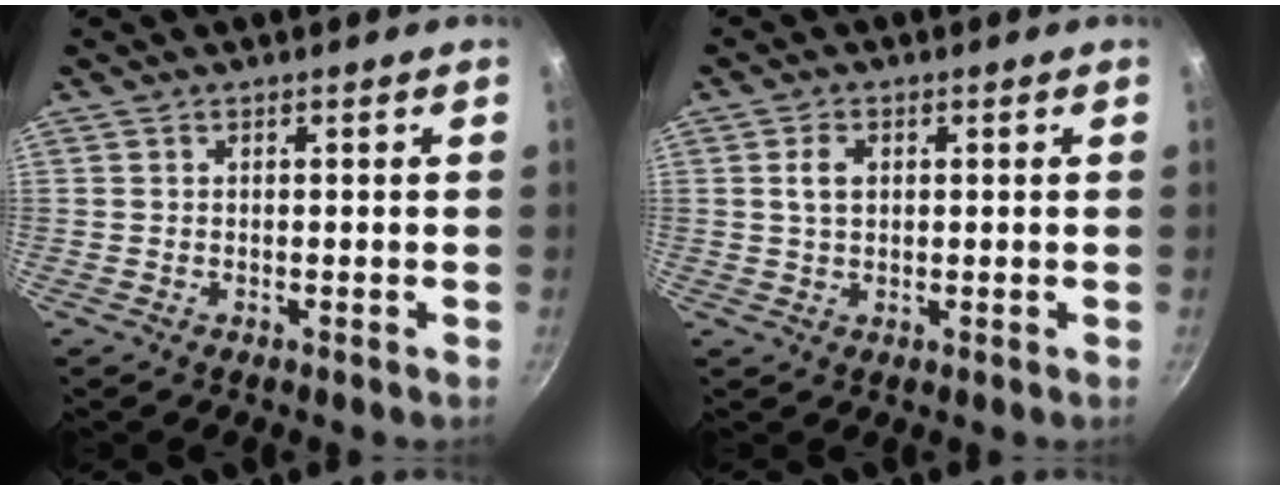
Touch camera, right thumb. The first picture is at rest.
{"total": 3.3, "force": [0.7, 2.2, 2.3], "torque": [-0.038, 0.002, 0.012]}